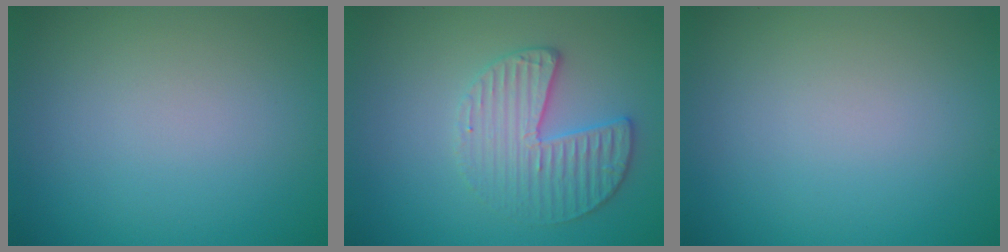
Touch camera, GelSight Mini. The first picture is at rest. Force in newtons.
{"total": 3.3, "press": 3.3, "slide": 0.6}
{"total": 0.0}